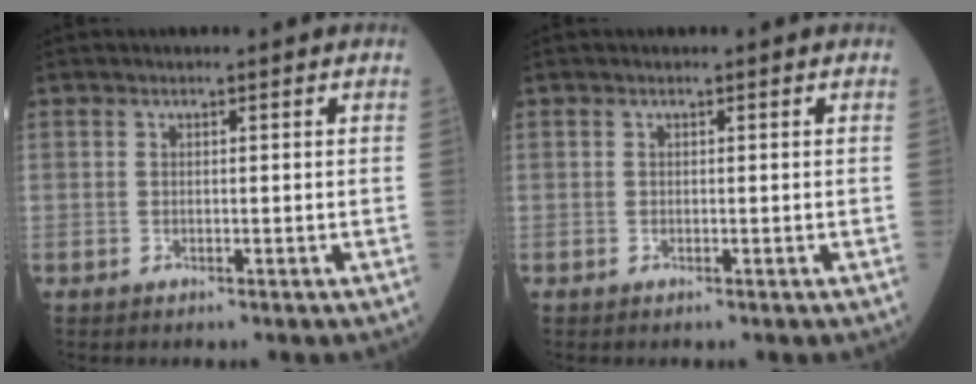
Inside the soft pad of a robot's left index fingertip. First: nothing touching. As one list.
[{"total": 0.0}]